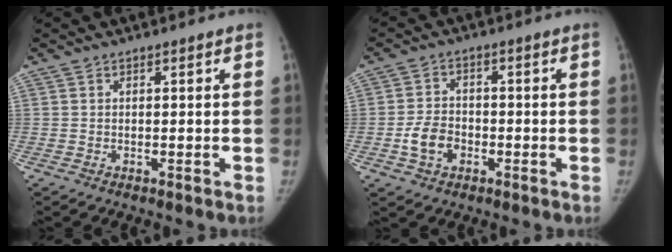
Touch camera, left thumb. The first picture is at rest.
{"total": 5.7, "force": [-1.7, 4.3, 3.3], "torque": [-0.051, 0.014, -0.033]}